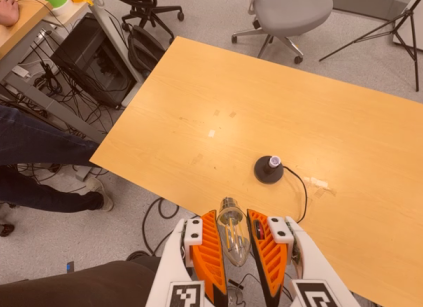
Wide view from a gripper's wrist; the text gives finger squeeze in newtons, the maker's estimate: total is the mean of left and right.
{"total": 14.0, "left": 15.2, "right": 12.9}